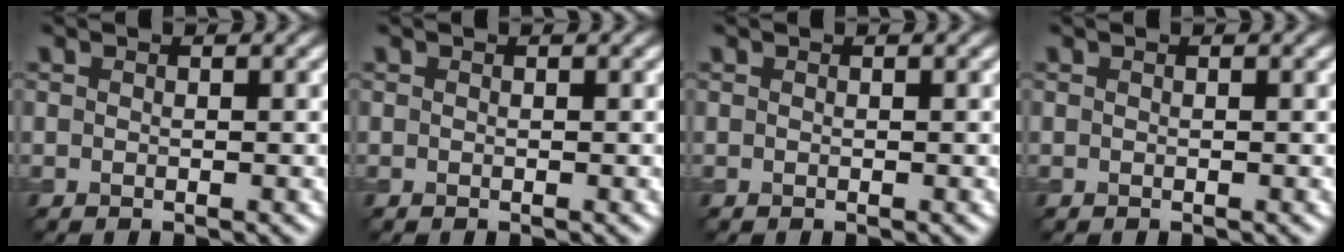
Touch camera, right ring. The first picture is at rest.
{"total": 0.0}
{"total": 0.0}
{"total": 0.0}